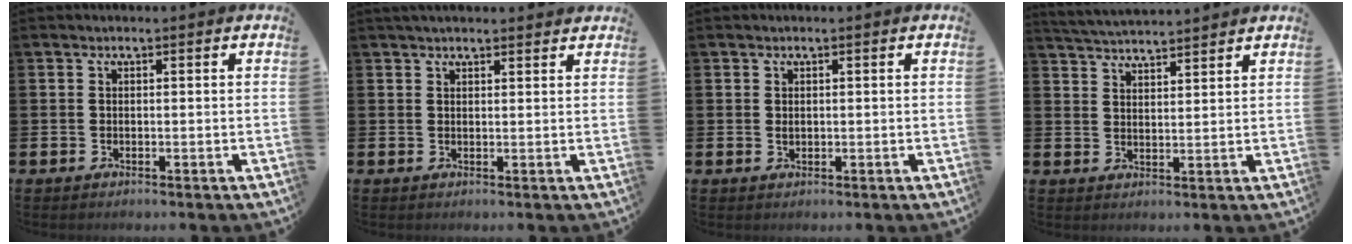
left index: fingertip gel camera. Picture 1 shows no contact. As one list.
[{"total": 1.9, "force": [1.8, 0.3, 0.5], "torque": [-0.004, -0.004, 0.031]}, {"total": 0.7, "force": [0.3, 0.5, 0.3], "torque": [-0.003, 0.003, 0.004]}, {"total": 4.1, "force": [4.1, 0.0, 0.0], "torque": [-0.012, -0.025, 0.075]}]